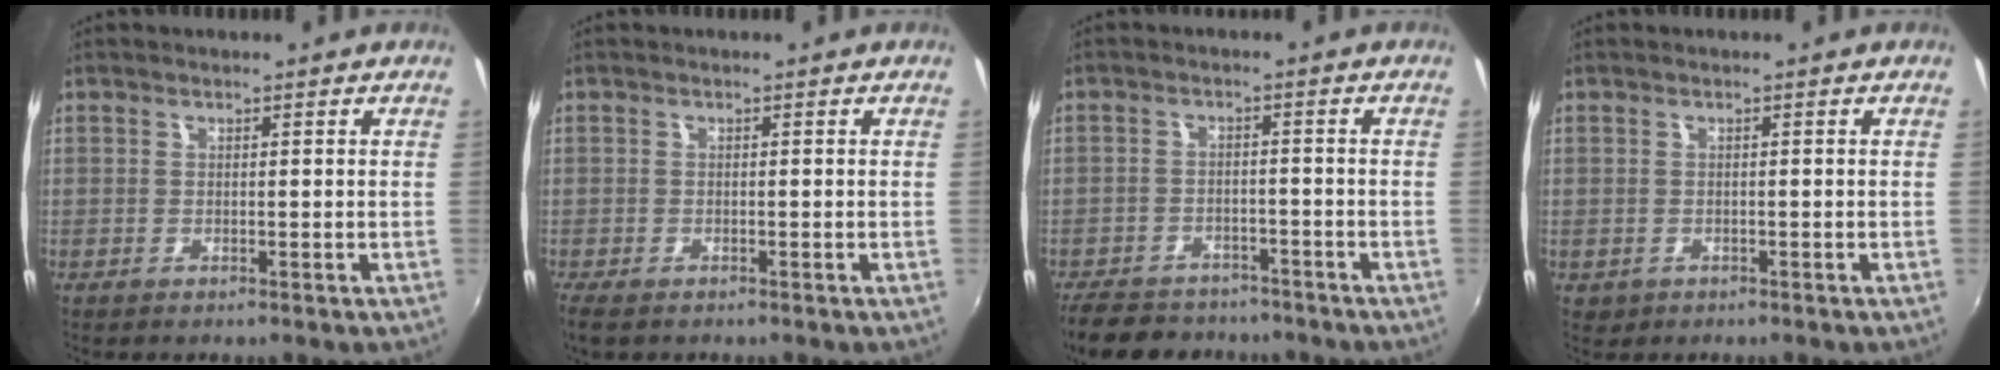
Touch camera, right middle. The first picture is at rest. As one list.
[{"total": 3.3, "force": [-2.4, 1.3, 1.9], "torque": [-0.041, -0.016, -0.040]}, {"total": 13.1, "force": [-10.9, 5.8, 4.6], "torque": [-0.118, -0.002, -0.160]}, {"total": 1.5, "force": [-0.4, 1.4, 0.5], "torque": [-0.013, -0.003, -0.004]}]